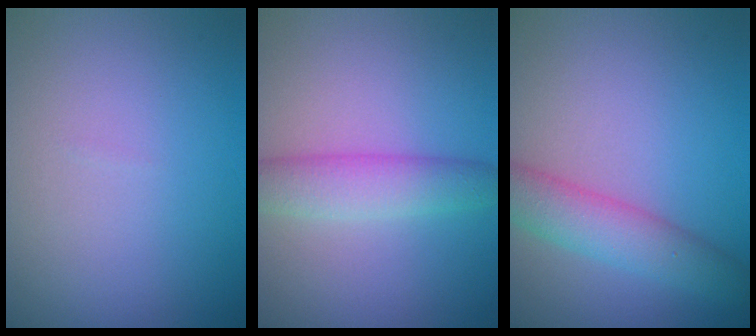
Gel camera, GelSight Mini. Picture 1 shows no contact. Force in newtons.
{"total": 3.6, "press": 3.6, "slide": 0.1}
{"total": 4.3, "press": 4.3, "slide": 0.0}